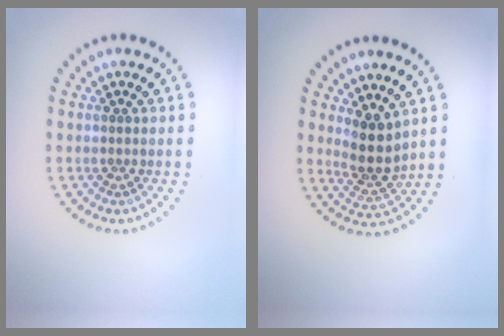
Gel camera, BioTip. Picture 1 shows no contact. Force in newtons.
{"total": 3.5, "press": 2.9, "slide": 1.9}